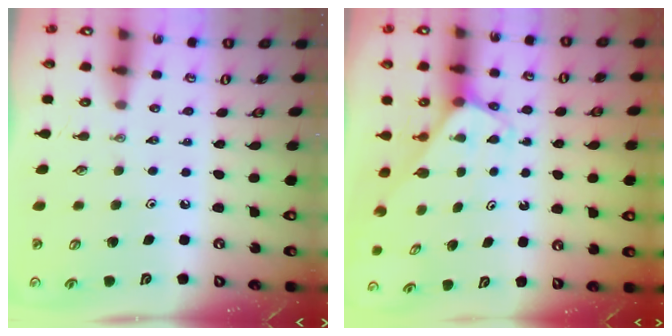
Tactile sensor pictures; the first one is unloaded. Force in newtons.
{"total": 2.7, "press": 2.7, "slide": 0.2}